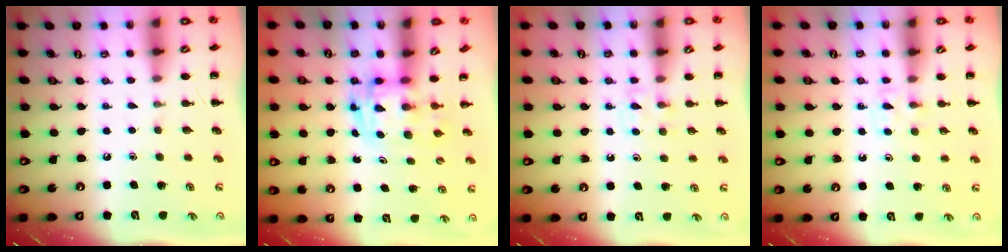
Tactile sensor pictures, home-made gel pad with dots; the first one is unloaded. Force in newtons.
{"total": 2.8, "press": 2.7, "slide": 0.5}
{"total": 3.6, "press": 3.4, "slide": 1.2}
{"total": 3.6, "press": 3.4, "slide": 1.2}